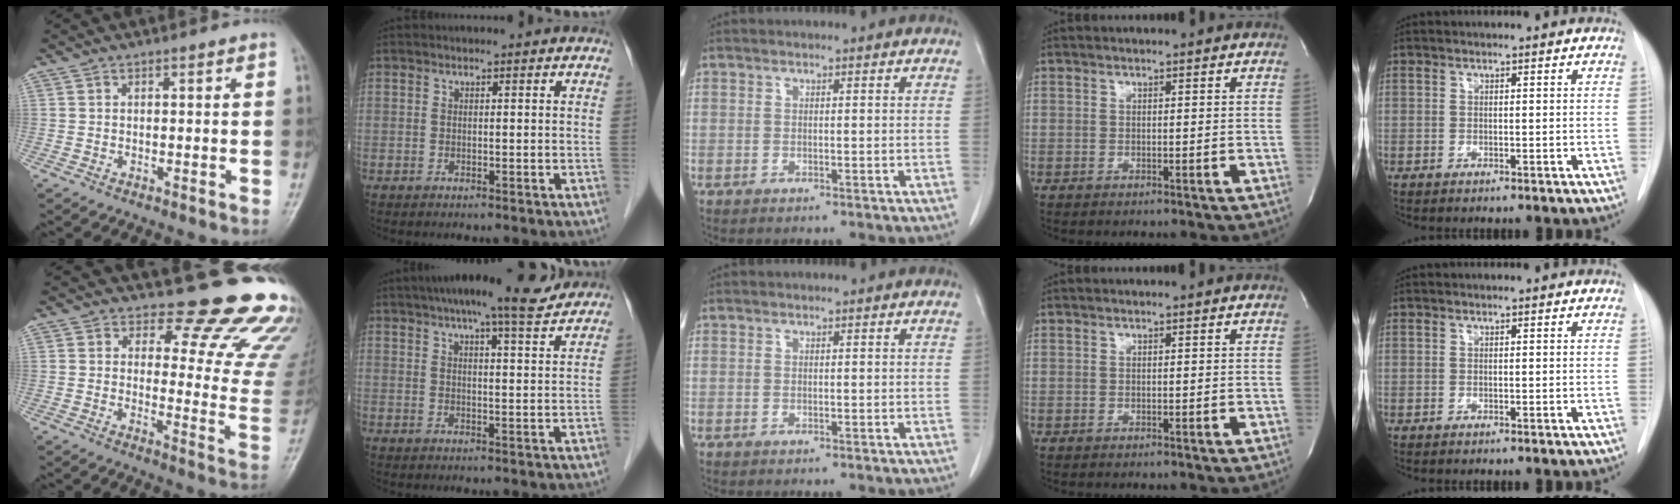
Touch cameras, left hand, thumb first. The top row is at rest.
{"thumb": {"total": 18.4, "force": [15.5, 6.9, 7.0], "torque": [-0.029, -0.136, 0.161]}, "index": {"total": 12.0, "force": [10.0, 1.4, 6.4], "torque": [-0.096, 0.021, 0.129]}}